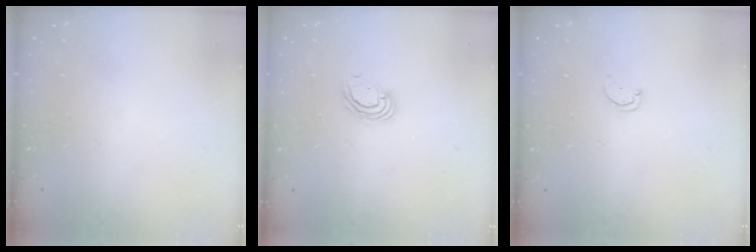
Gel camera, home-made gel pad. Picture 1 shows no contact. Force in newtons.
{"total": 5.6, "press": 5.6, "slide": 0.4}
{"total": 1.7, "press": 1.7, "slide": 0.2}